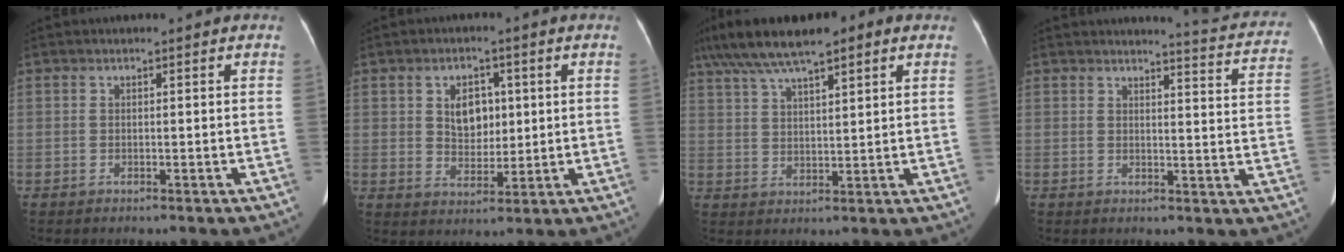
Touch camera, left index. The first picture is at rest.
{"total": 5.5, "force": [1.2, 3.8, 3.8], "torque": [-0.067, 0.004, 0.029]}
{"total": 14.5, "force": [9.8, 3.5, 10.2], "torque": [-0.196, 0.046, 0.163]}
{"total": 10.7, "force": [10.6, -0.1, 1.5], "torque": [-0.009, -0.067, 0.096]}